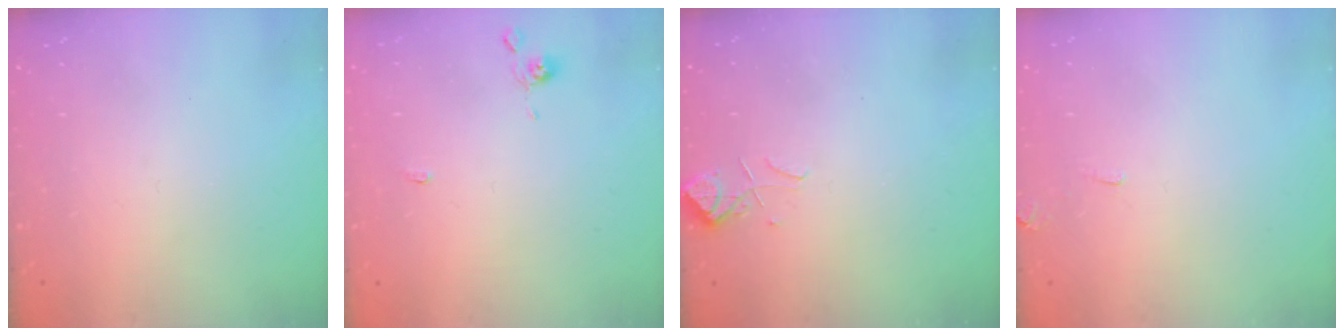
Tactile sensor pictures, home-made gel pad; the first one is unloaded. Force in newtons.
{"total": 1.3, "press": 1.3, "slide": 0.3}
{"total": 3.0, "press": 3.0, "slide": 0.5}
{"total": 1.1, "press": 1.0, "slide": 0.5}